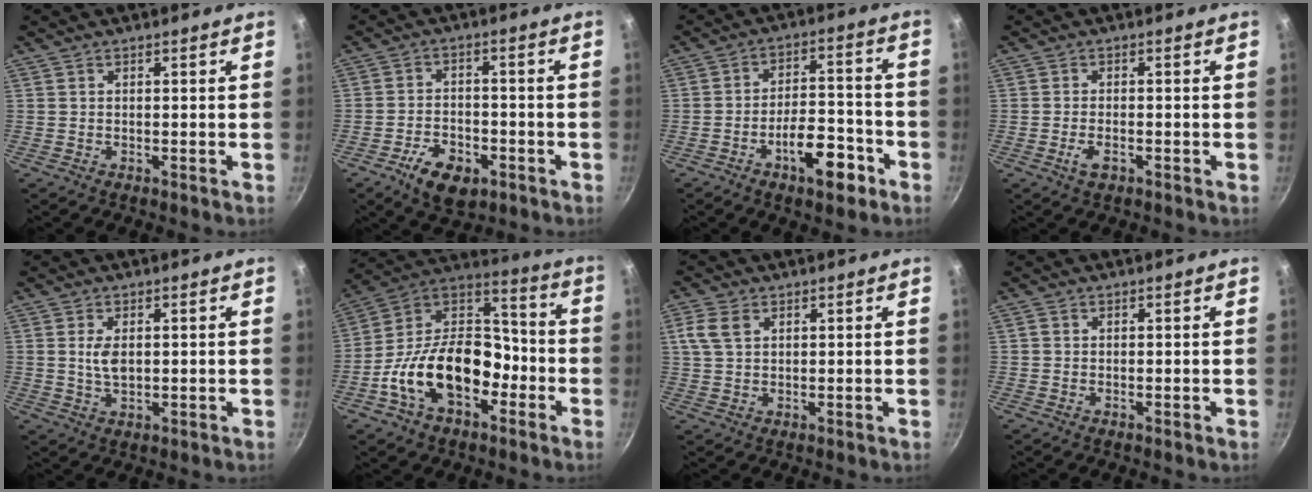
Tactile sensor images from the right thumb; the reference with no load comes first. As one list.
[{"total": 9.2, "force": [-4.6, 5.2, 6.0], "torque": [-0.085, 0.023, -0.072]}, {"total": 10.9, "force": [-5.6, 4.7, 8.0], "torque": [-0.096, 0.050, -0.083]}, {"total": 2.9, "force": [-1.3, 1.4, 2.2], "torque": [-0.043, 0.007, -0.022]}, {"total": 3.9, "force": [0.6, 2.2, 3.2], "torque": [-0.059, -0.007, 0.013]}, {"total": 19.7, "force": [-7.3, 12.4, 13.5], "torque": [-0.197, 0.073, -0.138]}, {"total": 3.9, "force": [1.8, 2.4, 2.4], "torque": [-0.048, 0.000, 0.036]}, {"total": 0.7, "force": [0.0, -0.4, -0.6], "torque": [0.010, 0.000, 0.000]}]